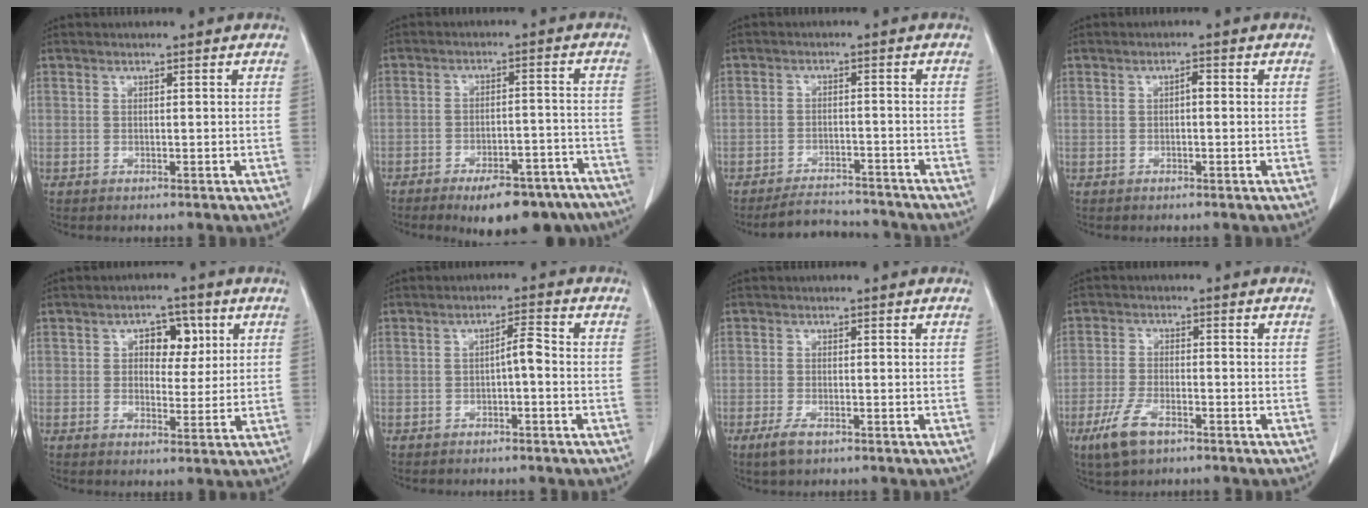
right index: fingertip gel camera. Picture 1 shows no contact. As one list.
[{"total": 14.8, "force": [-11.8, 5.0, 7.4], "torque": [-0.058, 0.028, -0.159]}, {"total": 6.5, "force": [-6.2, 1.8, 0.4], "torque": [-0.001, 0.004, -0.095]}, {"total": 1.2, "force": [0.0, 0.5, 1.1], "torque": [-0.016, 0.004, -0.001]}, {"total": 5.5, "force": [1.8, 3.4, 4.0], "torque": [-0.051, 0.014, 0.026]}, {"total": 2.9, "force": [-0.7, 0.5, 2.7], "torque": [-0.042, 0.008, -0.012]}, {"total": 2.8, "force": [-1.7, 0.9, 2.0], "torque": [-0.043, -0.004, -0.029]}, {"total": 6.4, "force": [-3.9, 2.3, 4.5], "torque": [-0.100, -0.010, -0.070]}]